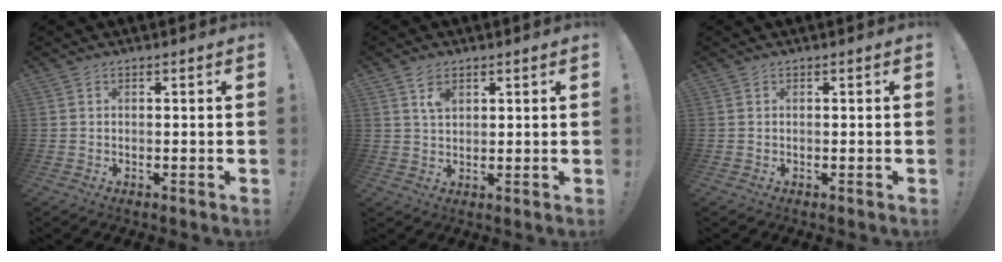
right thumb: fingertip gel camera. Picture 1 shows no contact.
{"total": 4.0, "force": [2.2, 2.1, 2.6], "torque": [-0.035, -0.009, 0.037]}
{"total": 0.0}